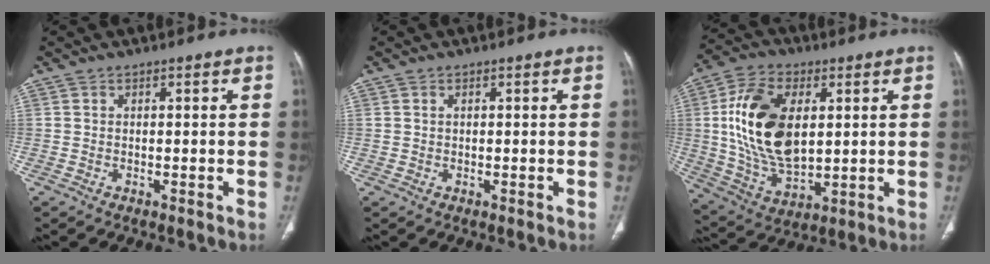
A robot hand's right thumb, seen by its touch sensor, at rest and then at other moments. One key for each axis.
{"total": 0.6, "fx": 0.3, "fy": 0.4, "fz": 0.4, "tx": -0.008, "ty": 0.001, "tz": 0.006}
{"total": 19.1, "fx": 3.2, "fy": 11.0, "fz": 15.3, "tx": -0.281, "ty": -0.011, "tz": 0.065}